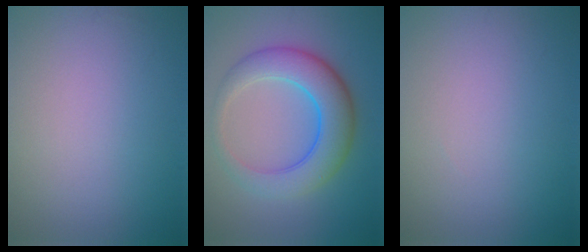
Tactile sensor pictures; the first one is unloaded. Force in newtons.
{"total": 6.4, "press": 6.4, "slide": 0.1}
{"total": 0.0}